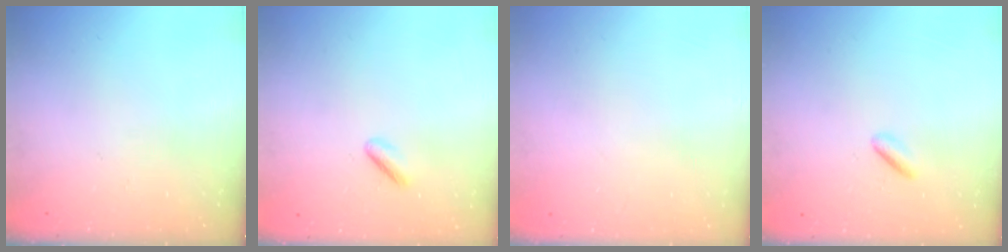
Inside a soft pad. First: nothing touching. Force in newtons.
{"total": 1.5, "press": 1.2, "slide": 0.8}
{"total": 2.2, "press": 2.2, "slide": 0.1}
{"total": 1.9, "press": 1.7, "slide": 0.7}